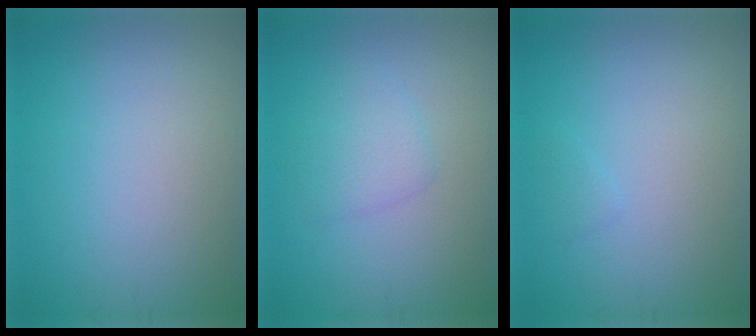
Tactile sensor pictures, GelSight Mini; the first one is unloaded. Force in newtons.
{"total": 2.0, "press": 2.0, "slide": 0.2}
{"total": 0.5, "press": 0.5, "slide": 0.0}